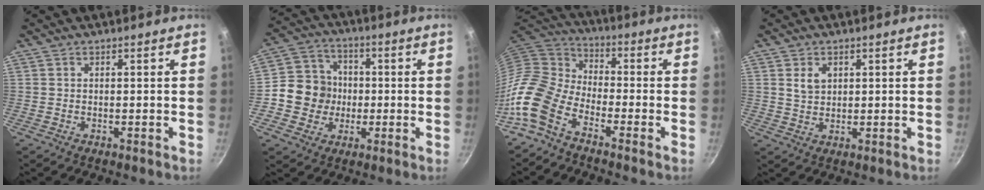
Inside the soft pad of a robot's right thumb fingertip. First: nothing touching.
{"total": 10.0, "force": [-1.1, 9.3, 3.6], "torque": [-0.032, 0.022, -0.034]}
{"total": 11.5, "force": [-7.0, 6.3, 6.6], "torque": [-0.127, 0.066, -0.168]}
{"total": 3.7, "force": [1.4, 2.7, 2.2], "torque": [-0.029, -0.003, 0.027]}